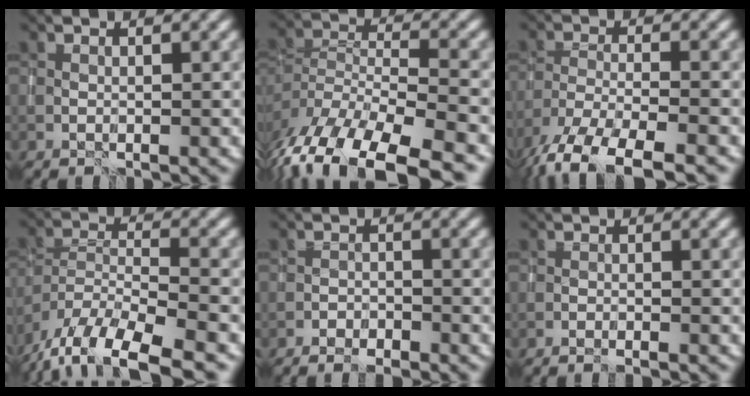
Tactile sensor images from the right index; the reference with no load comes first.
{"total": 12.4, "force": [-8.5, 4.6, 7.8], "torque": [-0.154, -0.001, -0.131]}
{"total": 10.5, "force": [-8.0, 3.6, 5.7], "torque": [-0.116, -0.032, -0.132]}
{"total": 12.5, "force": [-10.2, 3.9, 6.2], "torque": [-0.112, -0.016, -0.155]}
{"total": 2.3, "force": [-2.0, 0.7, 0.8], "torque": [-0.017, 0.007, -0.032]}
{"total": 1.3, "force": [-1.0, 0.2, 0.8], "torque": [-0.017, 0.007, -0.021]}